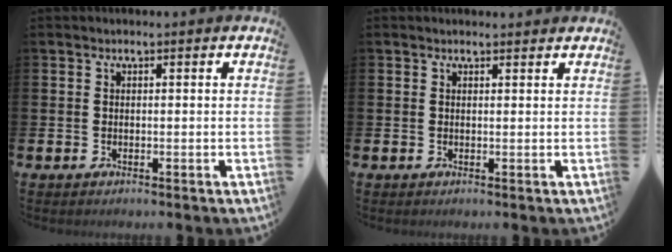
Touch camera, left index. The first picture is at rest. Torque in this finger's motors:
{"motor_torque": [0.72, -1.08, -0.01, 0.01]}